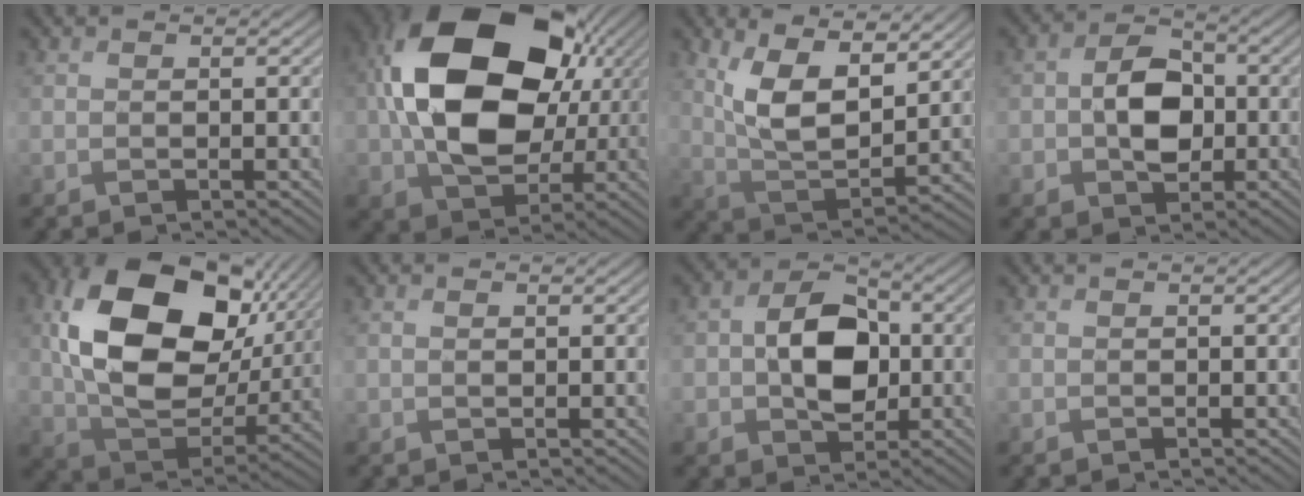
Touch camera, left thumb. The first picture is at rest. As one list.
[{"total": 18.8, "force": [2.7, 13.4, 12.9], "torque": [-0.243, -0.016, 0.064]}, {"total": 10.5, "force": [4.5, 4.7, 8.2], "torque": [-0.177, -0.009, 0.090]}, {"total": 6.4, "force": [-1.0, 4.8, 4.2], "torque": [-0.074, 0.001, -0.022]}, {"total": 18.2, "force": [4.6, 12.6, 12.3], "torque": [-0.265, -0.009, 0.100]}, {"total": 0.8, "force": [0.3, 0.3, 0.7], "torque": [-0.014, -0.003, 0.009]}, {"total": 8.2, "force": [-0.5, 6.1, 5.5], "torque": [-0.102, 0.002, -0.015]}, {"total": 0.0}]